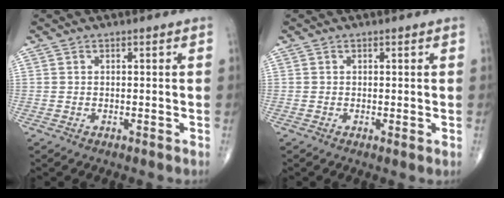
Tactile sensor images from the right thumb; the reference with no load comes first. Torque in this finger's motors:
{"motor_torque": [-0.14, 0.12, -0.37, -0.11, -0.01]}